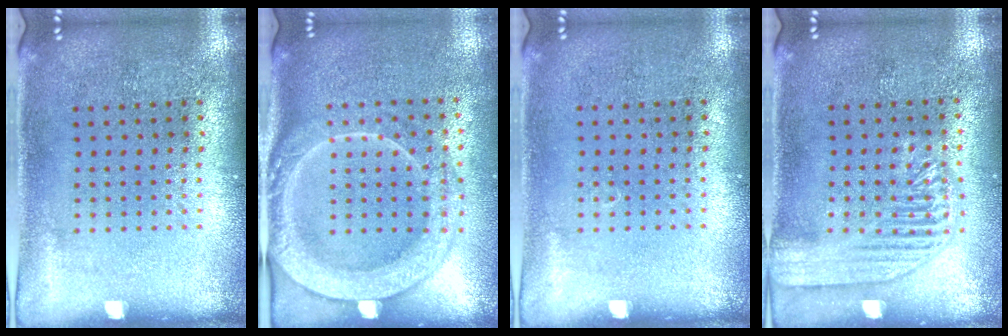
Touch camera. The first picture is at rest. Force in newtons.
{"total": 2.3, "press": 2.2, "slide": 0.9}
{"total": 0.0}
{"total": 1.8, "press": 1.8, "slide": 0.4}